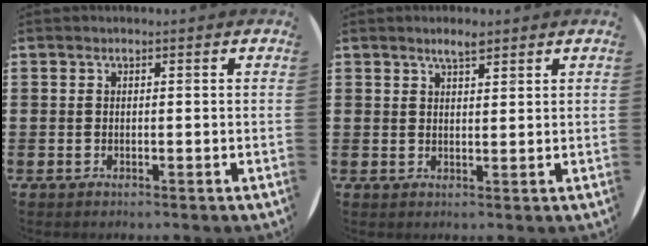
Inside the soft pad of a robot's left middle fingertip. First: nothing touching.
{"total": 2.4, "force": [2.1, 0.5, 1.1], "torque": [-0.023, 0.005, 0.037]}